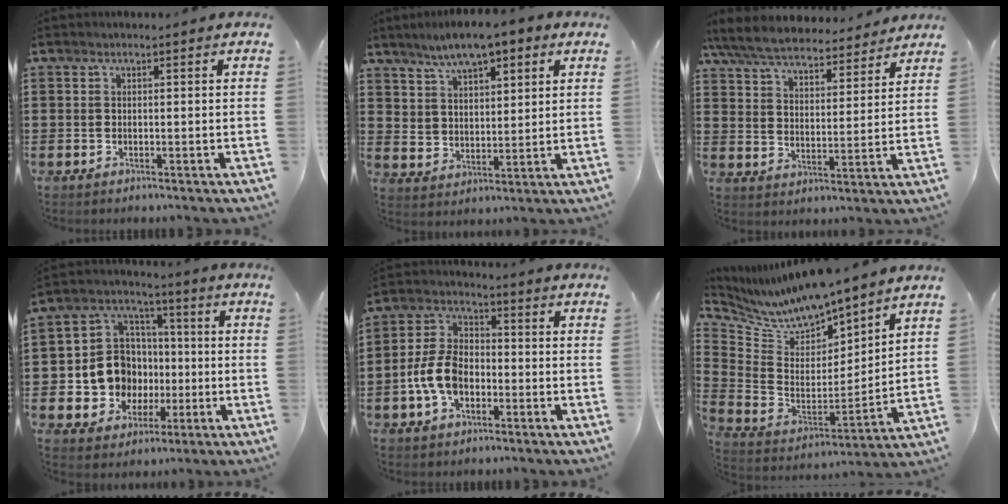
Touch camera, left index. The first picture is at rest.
{"total": 6.7, "force": [5.6, 2.6, 2.7], "torque": [-0.074, -0.006, 0.101]}
{"total": 7.2, "force": [6.9, 1.0, 2.1], "torque": [-0.072, -0.037, 0.121]}
{"total": 10.1, "force": [-0.7, 9.5, 3.3], "torque": [-0.106, 0.002, -0.006]}
{"total": 8.3, "force": [-2.4, 5.3, 5.9], "torque": [-0.143, 0.008, -0.052]}
{"total": 7.9, "force": [7.6, 1.2, 1.7], "torque": [-0.077, -0.061, 0.132]}